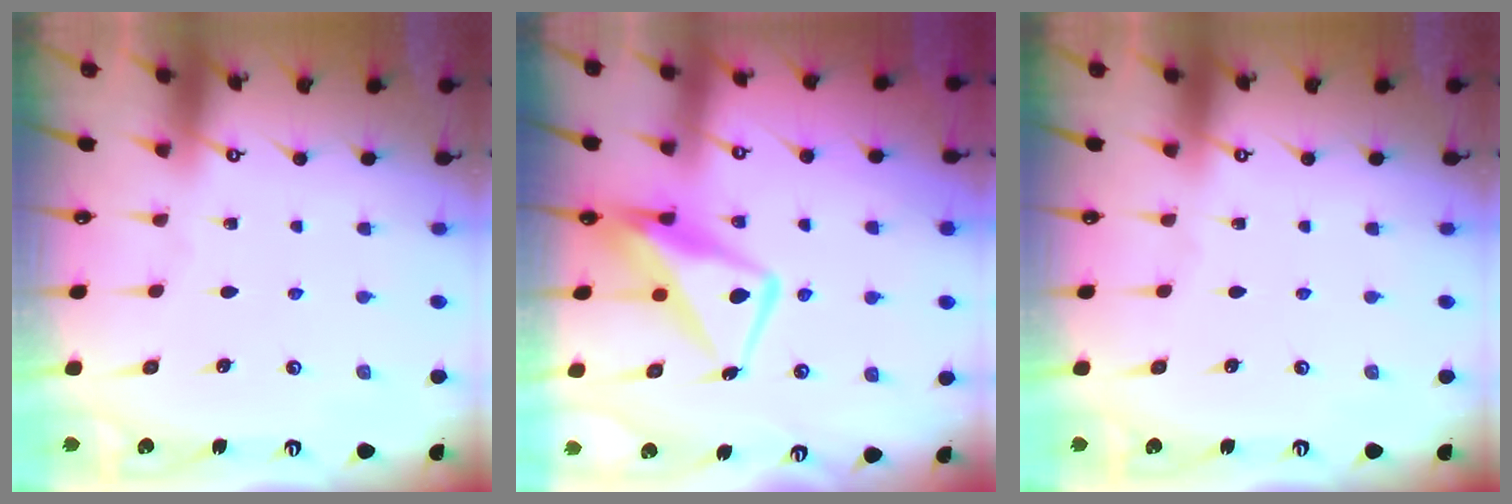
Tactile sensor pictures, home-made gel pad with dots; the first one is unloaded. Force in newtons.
{"total": 11.9, "press": 11.9, "slide": 1.1}
{"total": 0.0}